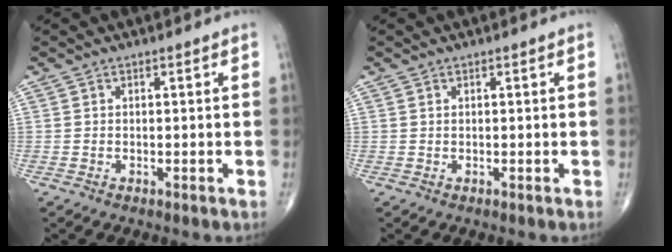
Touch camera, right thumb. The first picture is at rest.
{"total": 0.0}